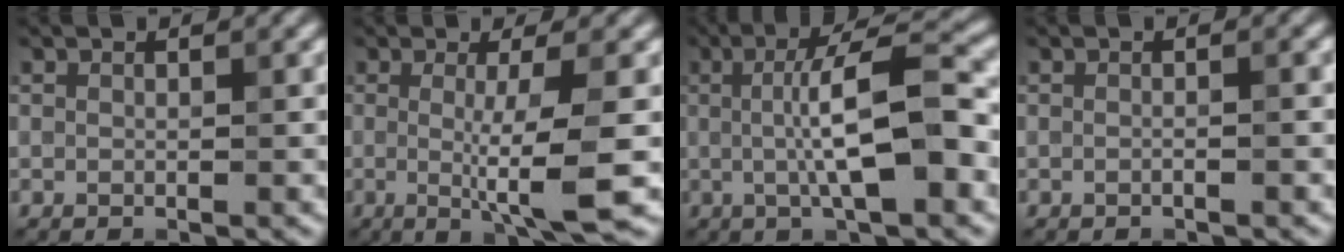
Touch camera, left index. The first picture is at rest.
{"total": 5.9, "force": [-0.5, 1.0, 5.8], "torque": [-0.090, -0.013, -0.007]}
{"total": 8.0, "force": [-0.2, 1.8, 7.8], "torque": [-0.119, 0.006, -0.005]}
{"total": 0.9, "force": [-0.3, 0.2, 0.9], "torque": [-0.014, -0.006, -0.014]}